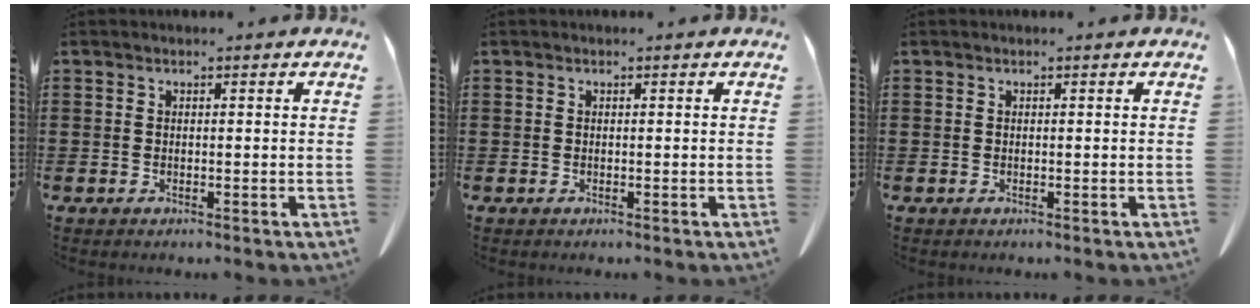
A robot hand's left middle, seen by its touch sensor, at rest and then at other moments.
{"total": 0.0}
{"total": 0.0}